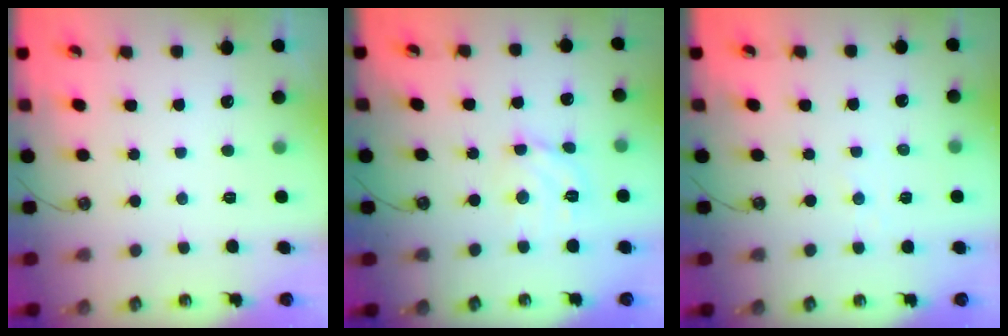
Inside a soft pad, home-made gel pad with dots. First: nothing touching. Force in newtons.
{"total": 7.9, "press": 7.9, "slide": 0.6}
{"total": 2.2, "press": 2.1, "slide": 0.3}